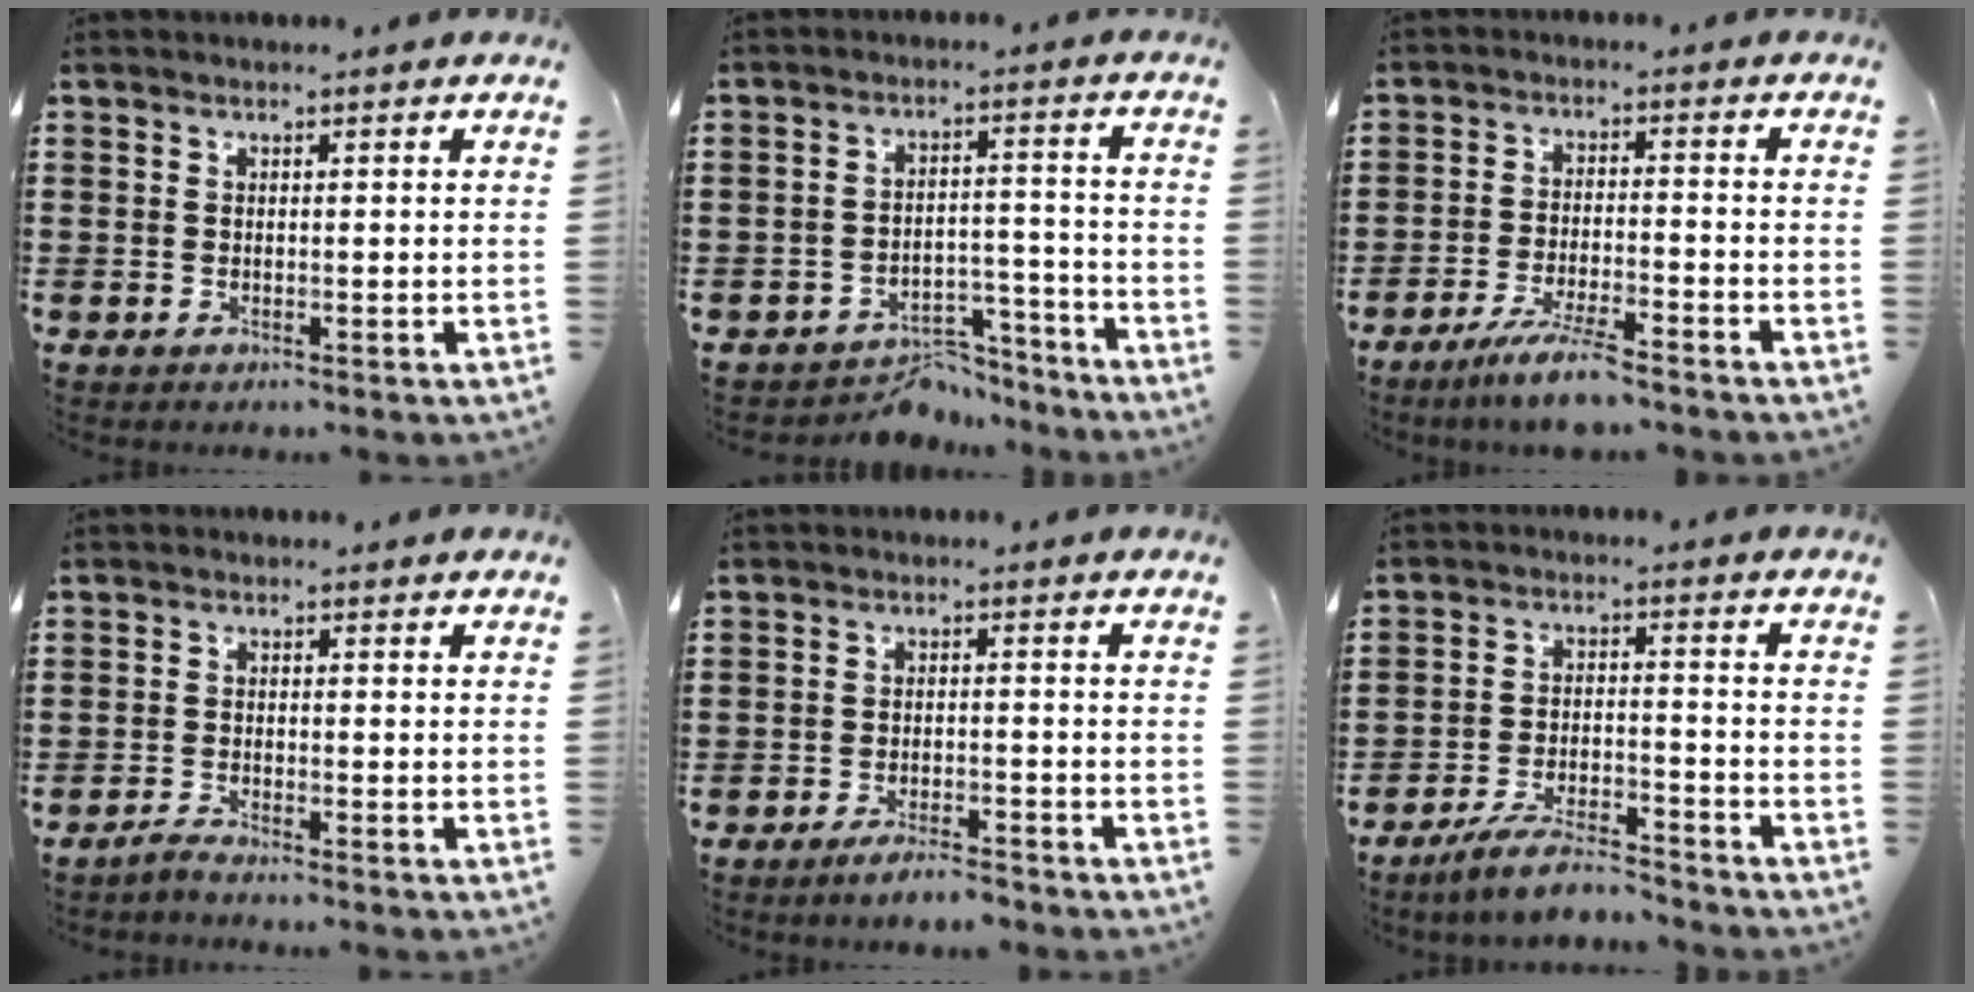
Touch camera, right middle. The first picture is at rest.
{"total": 5.7, "force": [-5.5, 1.5, 0.6], "torque": [-0.008, 0.018, -0.108]}
{"total": 6.1, "force": [-5.0, 0.2, 3.4], "torque": [-0.072, -0.013, -0.094]}
{"total": 1.8, "force": [-1.6, -0.3, 0.6], "torque": [-0.020, -0.004, -0.033]}
{"total": 3.3, "force": [-3.0, 0.1, 1.3], "torque": [-0.022, 0.002, -0.057]}
{"total": 6.5, "force": [-5.9, 0.5, 2.7], "torque": [-0.061, -0.004, -0.114]}